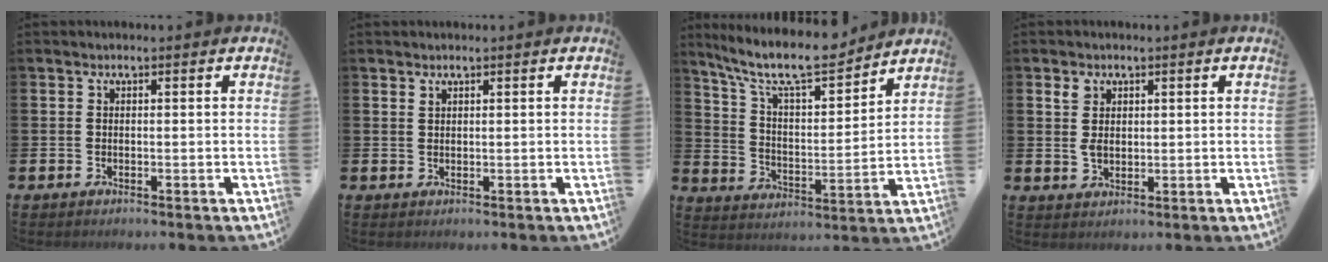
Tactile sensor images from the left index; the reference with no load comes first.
{"total": 1.0, "force": [0.9, 0.4, 0.2], "torque": [0.007, -0.003, 0.013]}
{"total": 11.0, "force": [9.7, 2.3, 4.5], "torque": [-0.107, -0.064, 0.166]}
{"total": 3.0, "force": [1.4, 2.1, 1.5], "torque": [-0.015, 0.000, 0.021]}